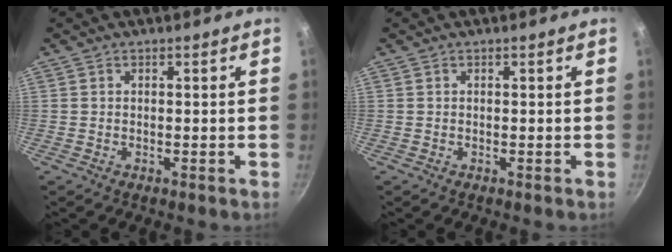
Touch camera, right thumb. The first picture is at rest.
{"total": 0.0}